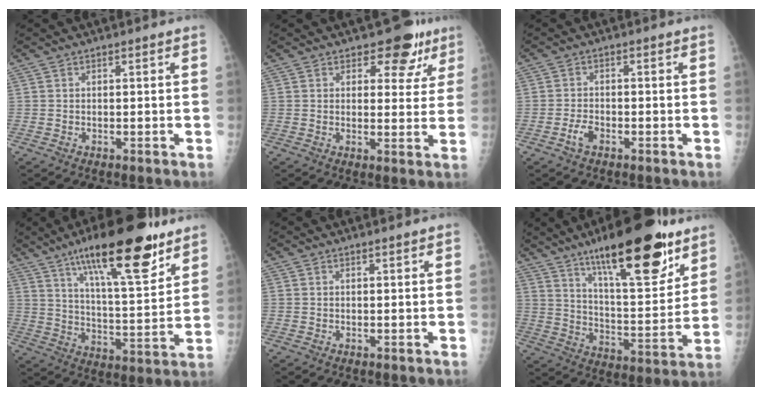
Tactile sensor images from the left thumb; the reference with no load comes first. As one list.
[{"total": 7.7, "force": [5.0, 4.6, 3.5], "torque": [-0.003, -0.023, 0.056]}, {"total": 2.6, "force": [-1.5, 1.3, 1.6], "torque": [-0.034, 0.009, -0.029]}, {"total": 22.3, "force": [13.8, 6.0, 16.5], "torque": [-0.236, -0.056, 0.223]}, {"total": 0.8, "force": [0.6, 0.0, 0.5], "torque": [-0.008, 0.000, 0.009]}, {"total": 24.5, "force": [15.4, 7.1, 17.7], "torque": [-0.241, -0.068, 0.246]}]